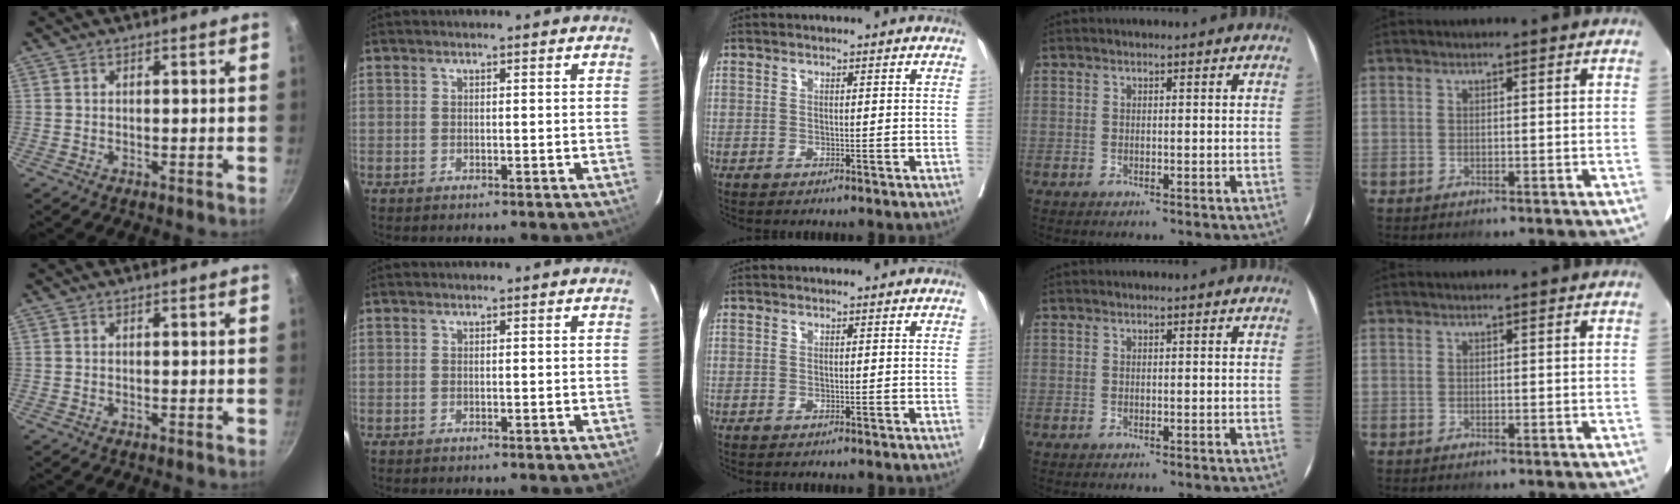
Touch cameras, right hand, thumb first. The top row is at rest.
{}